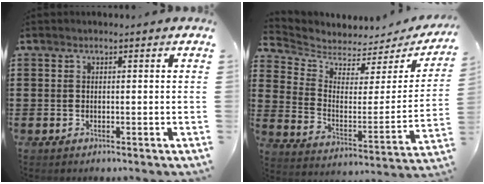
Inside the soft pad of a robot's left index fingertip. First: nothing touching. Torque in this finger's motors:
{"motor_torque": [2.14, 0.00, 0.16, 0.01]}